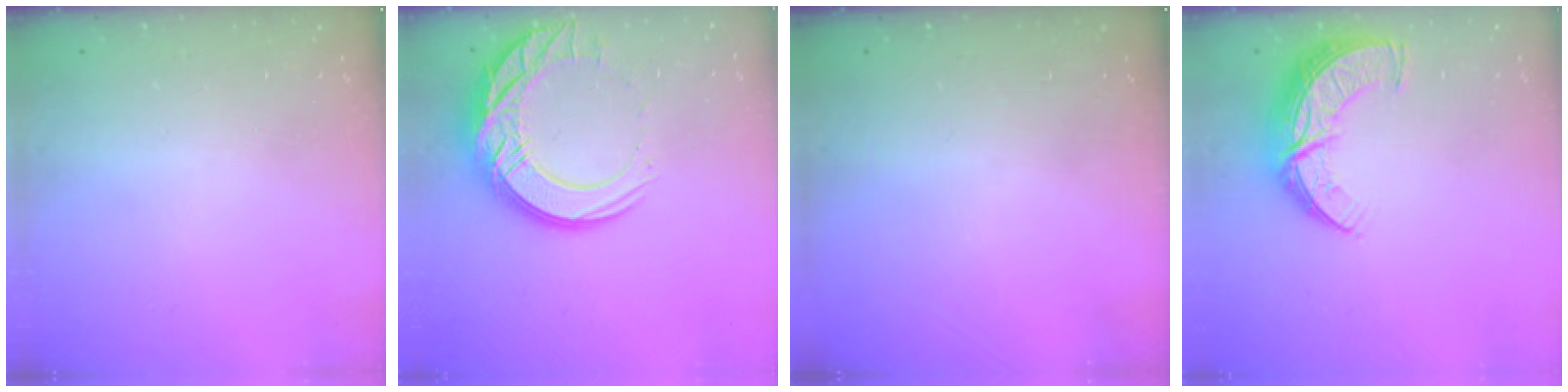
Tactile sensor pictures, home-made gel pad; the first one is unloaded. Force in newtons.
{"total": 18.7, "press": 18.6, "slide": 1.8}
{"total": 0.0}
{"total": 10.6, "press": 10.6, "slide": 0.9}